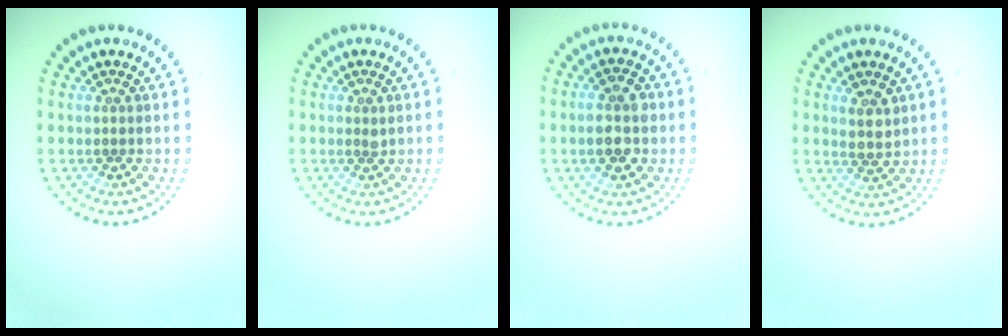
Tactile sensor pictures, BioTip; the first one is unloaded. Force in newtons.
{"total": 0.6, "press": 0.4, "slide": 0.4}
{"total": 3.7, "press": 3.7, "slide": 0.2}
{"total": 2.0, "press": 1.8, "slide": 1.0}